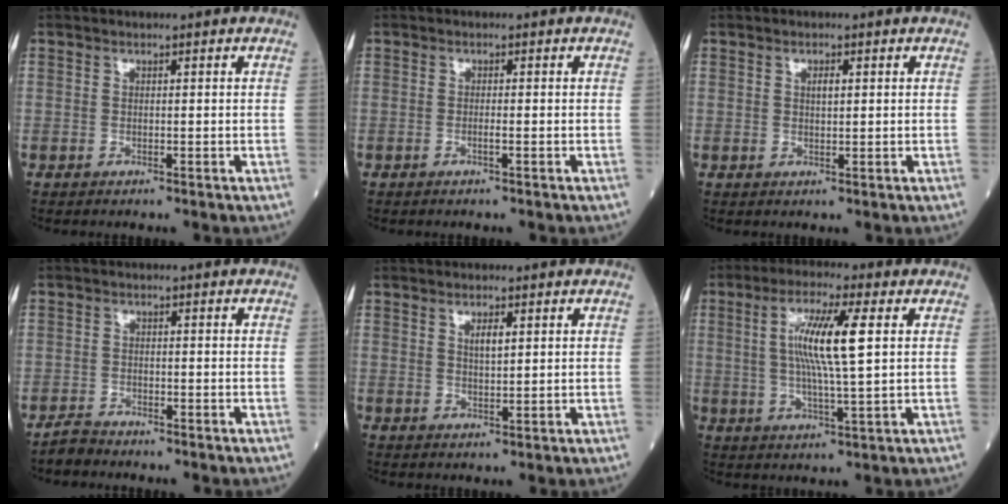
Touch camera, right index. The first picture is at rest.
{"total": 0.8, "force": [-0.3, -0.1, 0.7], "torque": [-0.014, 0.001, -0.005]}
{"total": 1.3, "force": [0.4, 0.4, 1.1], "torque": [-0.016, 0.001, 0.006]}
{"total": 2.1, "force": [-2.0, 0.5, 0.0], "torque": [0.000, -0.003, -0.038]}
{"total": 2.3, "force": [1.0, 0.6, 2.0], "torque": [-0.033, -0.002, 0.017]}
{"total": 10.1, "force": [2.0, 0.5, 9.9], "torque": [-0.193, 0.003, 0.034]}